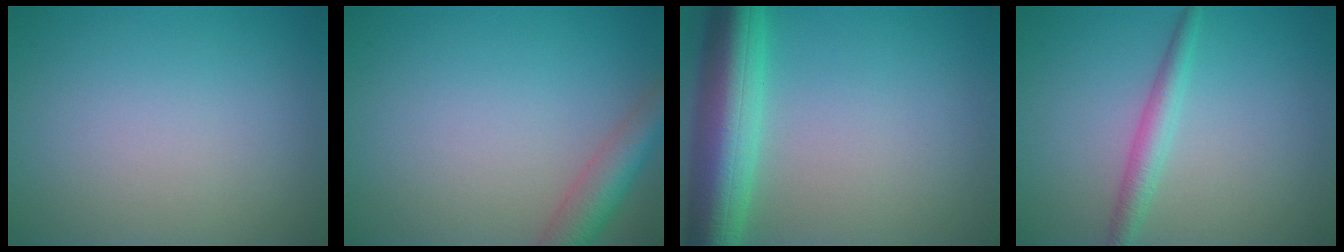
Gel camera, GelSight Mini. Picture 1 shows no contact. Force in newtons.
{"total": 3.9, "press": 3.9, "slide": 0.3}
{"total": 8.2, "press": 8.2, "slide": 0.4}
{"total": 2.3, "press": 2.3, "slide": 0.0}